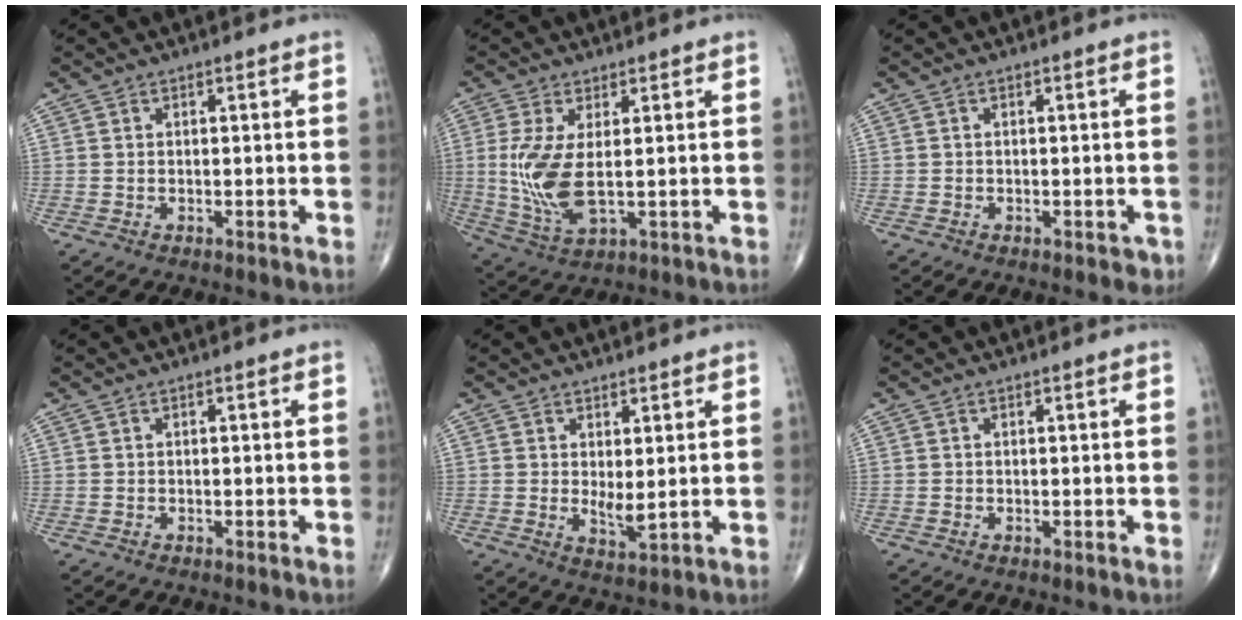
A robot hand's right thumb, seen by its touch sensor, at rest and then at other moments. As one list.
[{"total": 10.0, "force": [0.4, 3.9, 9.2], "torque": [-0.213, -0.018, 0.019]}, {"total": 1.5, "force": [-0.7, 0.9, 0.9], "torque": [-0.002, 0.002, -0.008]}, {"total": 0.0}, {"total": 3.6, "force": [0.6, 1.2, 3.3], "torque": [-0.055, -0.016, 0.016]}, {"total": 0.0}]